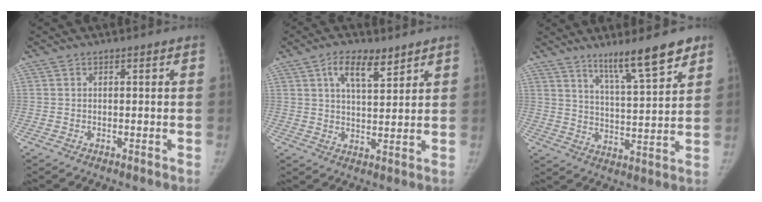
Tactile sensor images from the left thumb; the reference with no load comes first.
{"total": 7.3, "force": [4.4, 3.0, 5.0], "torque": [-0.069, -0.025, 0.074]}
{"total": 9.0, "force": [6.6, 1.1, 6.1], "torque": [-0.083, -0.046, 0.107]}